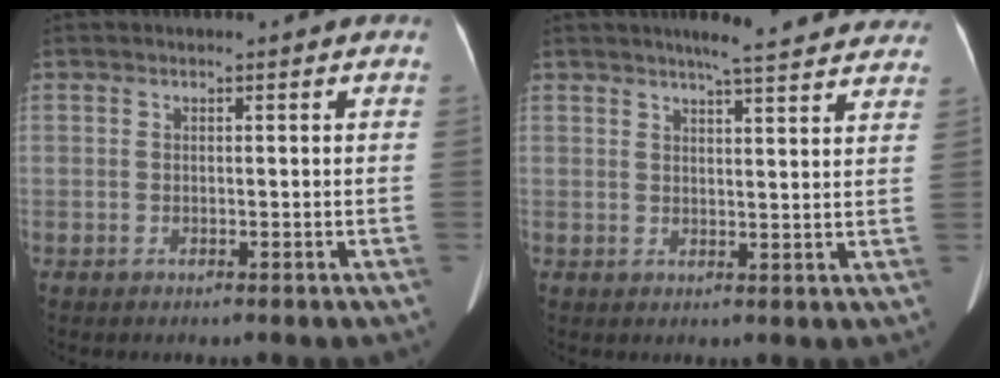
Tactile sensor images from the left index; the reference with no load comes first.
{"total": 13.3, "force": [12.0, 1.1, 5.6], "torque": [-0.063, -0.001, 0.129]}